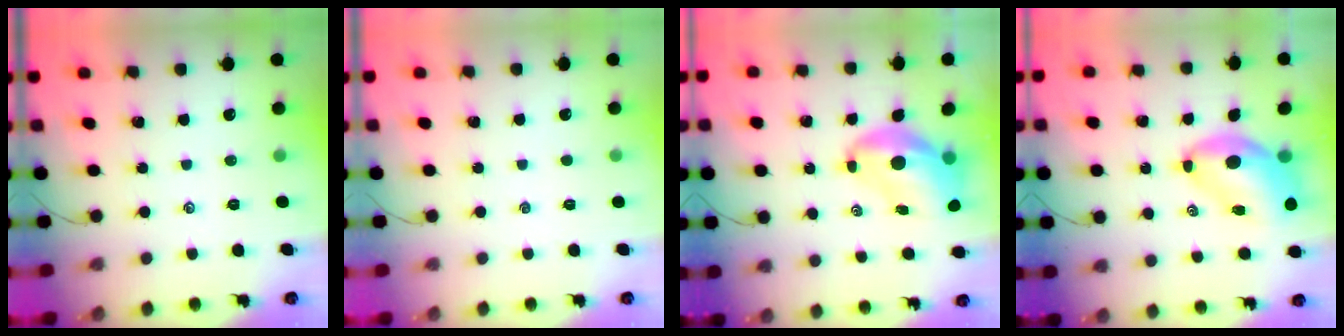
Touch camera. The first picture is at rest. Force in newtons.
{"total": 0.0}
{"total": 10.4, "press": 10.0, "slide": 3.0}
{"total": 10.1, "press": 9.7, "slide": 2.8}